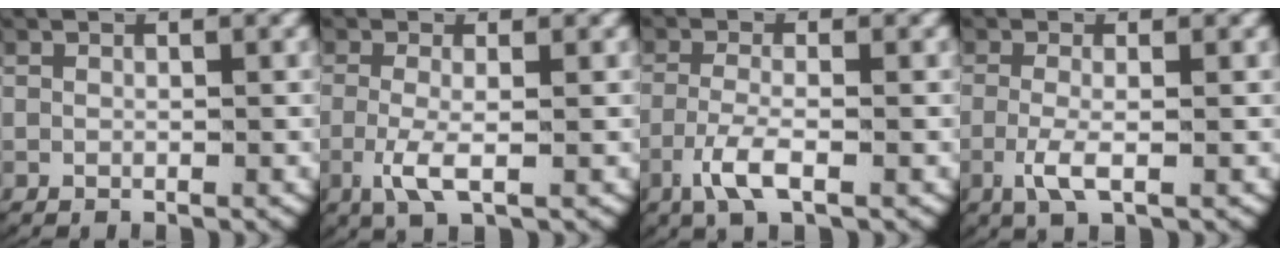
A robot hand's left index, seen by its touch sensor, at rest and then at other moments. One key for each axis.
{"total": 3.0, "fx": -0.8, "fy": 0.8, "fz": 2.8, "tx": -0.073, "ty": -0.015, "tz": -0.007}
{"total": 3.5, "fx": -1.7, "fy": 1.0, "fz": 3.0, "tx": -0.074, "ty": -0.014, "tz": -0.025}
{"total": 2.7, "fx": -0.8, "fy": 0.7, "fz": 2.4, "tx": -0.064, "ty": -0.013, "tz": -0.010}